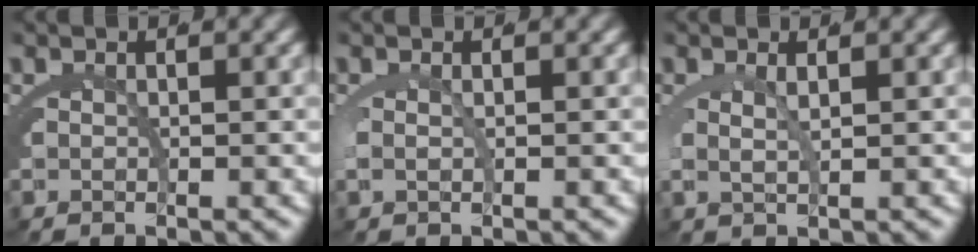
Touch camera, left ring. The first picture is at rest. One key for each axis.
{"total": 0.8, "fx": 0.1, "fy": -0.1, "fz": 0.8, "tx": -0.028, "ty": -0.007, "tz": 0.007}
{"total": 1.7, "fx": 0.9, "fy": 0.2, "fz": 1.4, "tx": -0.038, "ty": -0.010, "tz": 0.025}